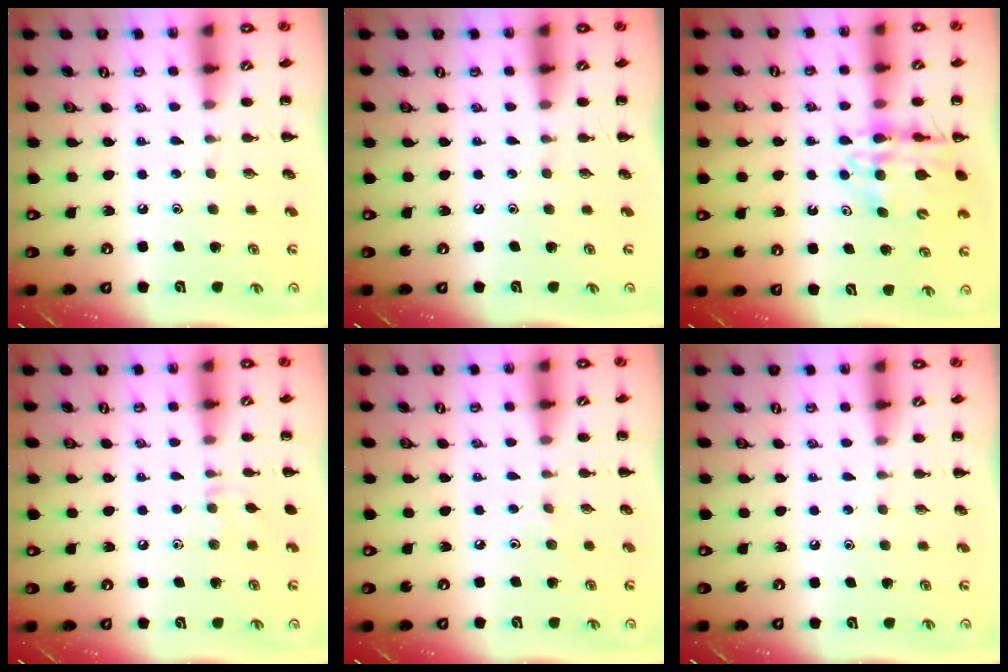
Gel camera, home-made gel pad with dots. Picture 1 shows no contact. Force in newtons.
{"total": 0.0}
{"total": 12.1, "press": 11.6, "slide": 3.5}
{"total": 5.1, "press": 4.8, "slide": 1.6}
{"total": 2.2, "press": 2.1, "slide": 0.9}
{"total": 0.0}